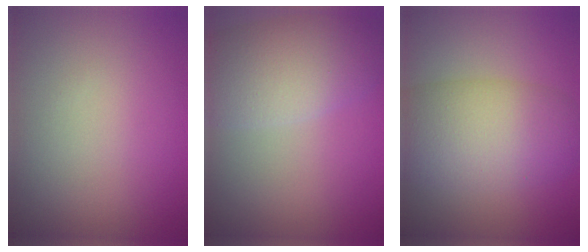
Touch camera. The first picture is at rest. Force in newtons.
{"total": 6.8, "press": 6.7, "slide": 0.6}
{"total": 8.0, "press": 8.0, "slide": 0.2}